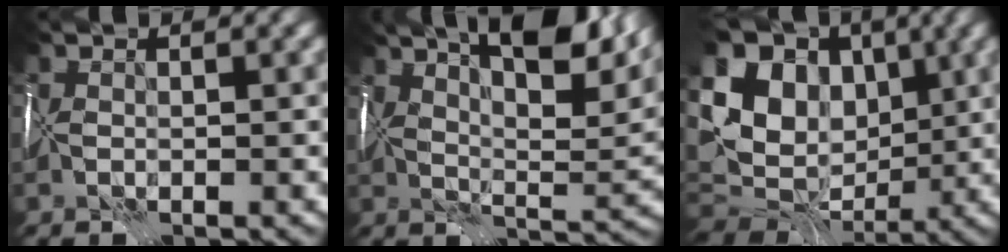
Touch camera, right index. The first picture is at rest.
{"total": 13.1, "force": [7.8, 4.1, 9.6], "torque": [-0.133, 0.022, 0.111]}
{"total": 15.2, "force": [3.4, 12.4, 8.2], "torque": [-0.183, 0.027, 0.058]}